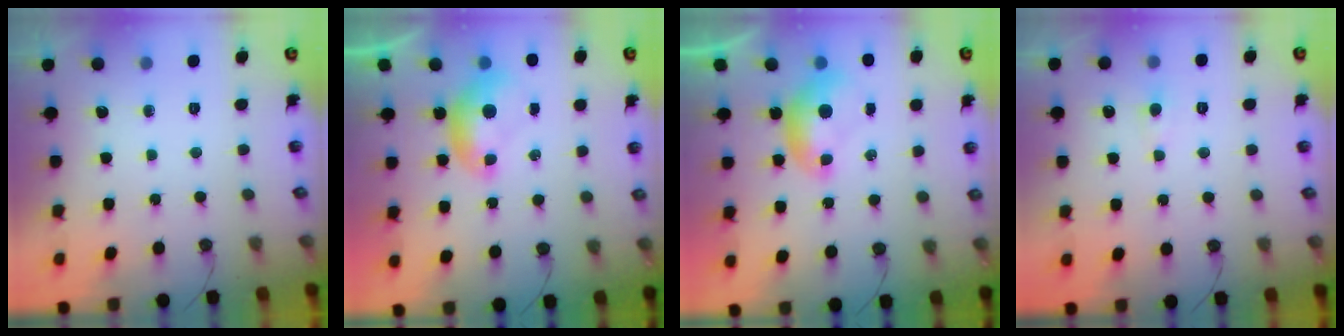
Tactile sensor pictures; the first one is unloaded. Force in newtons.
{"total": 0.0}
{"total": 0.0}
{"total": 0.6, "press": 0.3, "slide": 0.4}